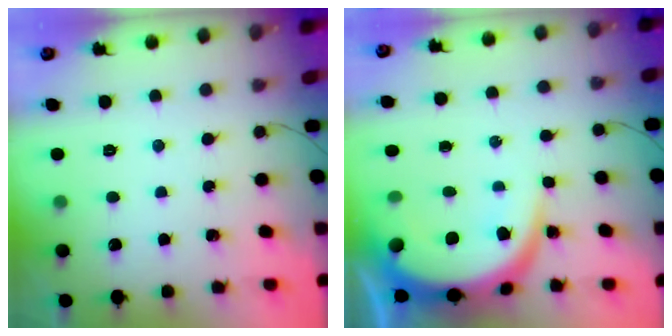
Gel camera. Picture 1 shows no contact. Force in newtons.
{"total": 10.9, "press": 10.9, "slide": 0.9}